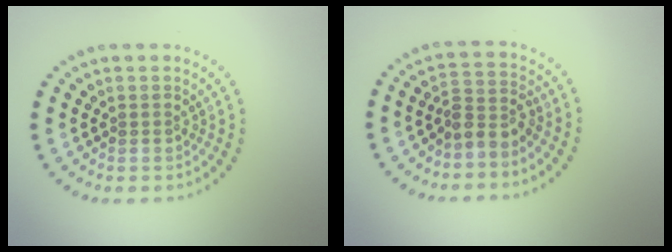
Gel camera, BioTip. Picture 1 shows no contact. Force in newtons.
{"total": 2.6, "press": 1.9, "slide": 1.7}